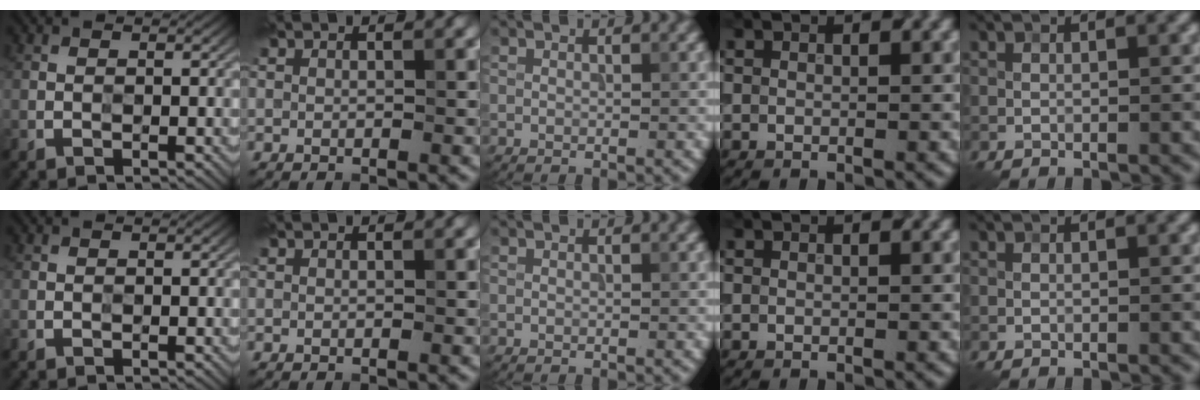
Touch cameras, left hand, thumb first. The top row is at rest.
{}